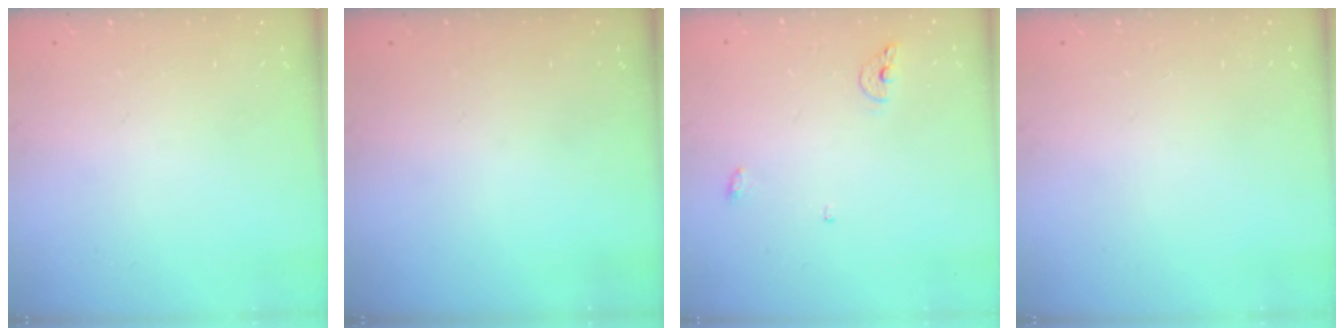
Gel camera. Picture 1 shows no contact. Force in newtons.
{"total": 0.0}
{"total": 5.6, "press": 5.5, "slide": 1.0}
{"total": 0.0}